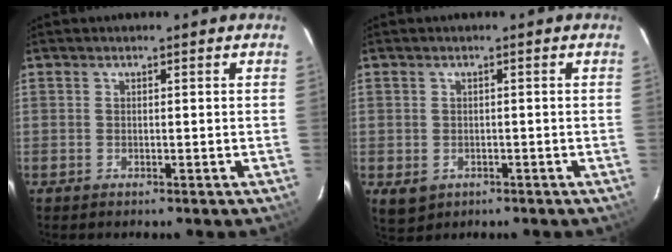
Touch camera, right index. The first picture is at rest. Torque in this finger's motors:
{"motor_torque": [0.04, -0.01, -0.64, -0.21]}